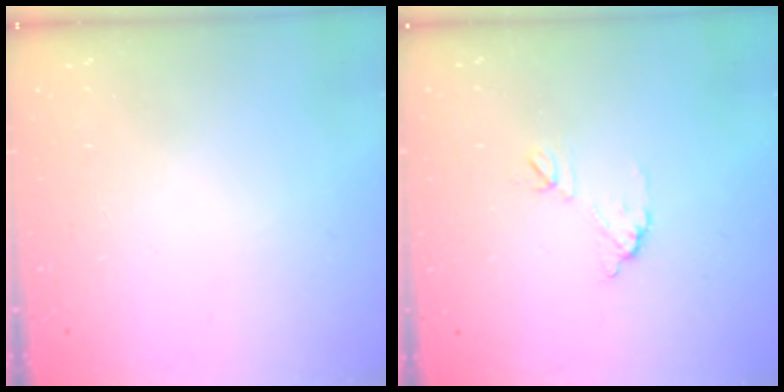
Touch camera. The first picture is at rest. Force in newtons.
{"total": 7.4, "press": 7.4, "slide": 0.4}